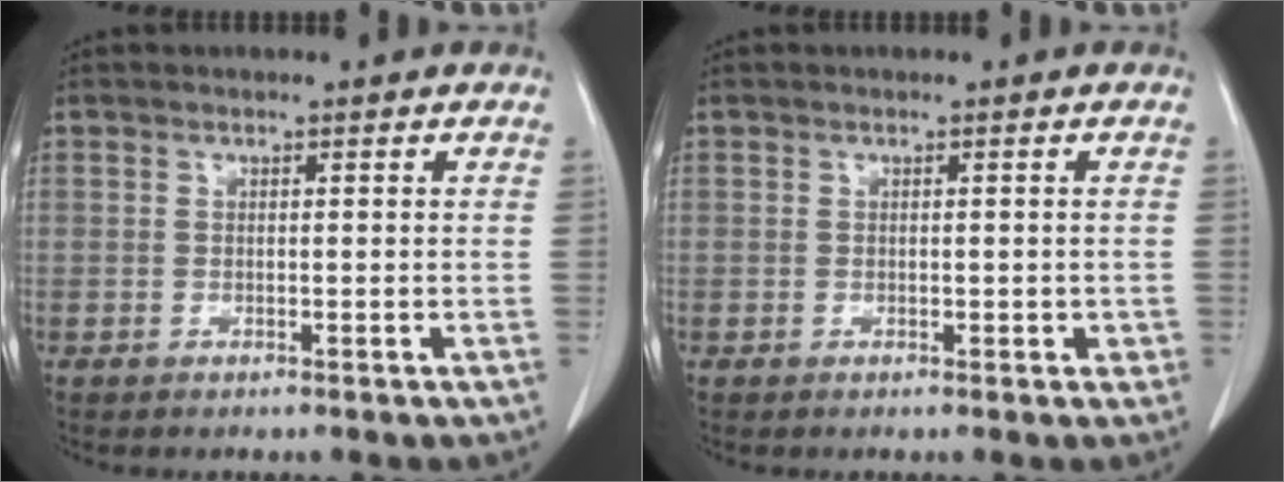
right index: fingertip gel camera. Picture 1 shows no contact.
{"total": 1.1, "force": [-0.3, 0.7, 0.8], "torque": [-0.007, 0.001, -0.003]}